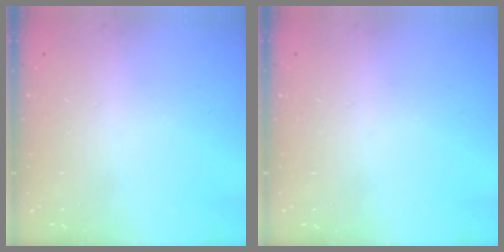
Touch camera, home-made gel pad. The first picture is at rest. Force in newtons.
{"total": 0.0}